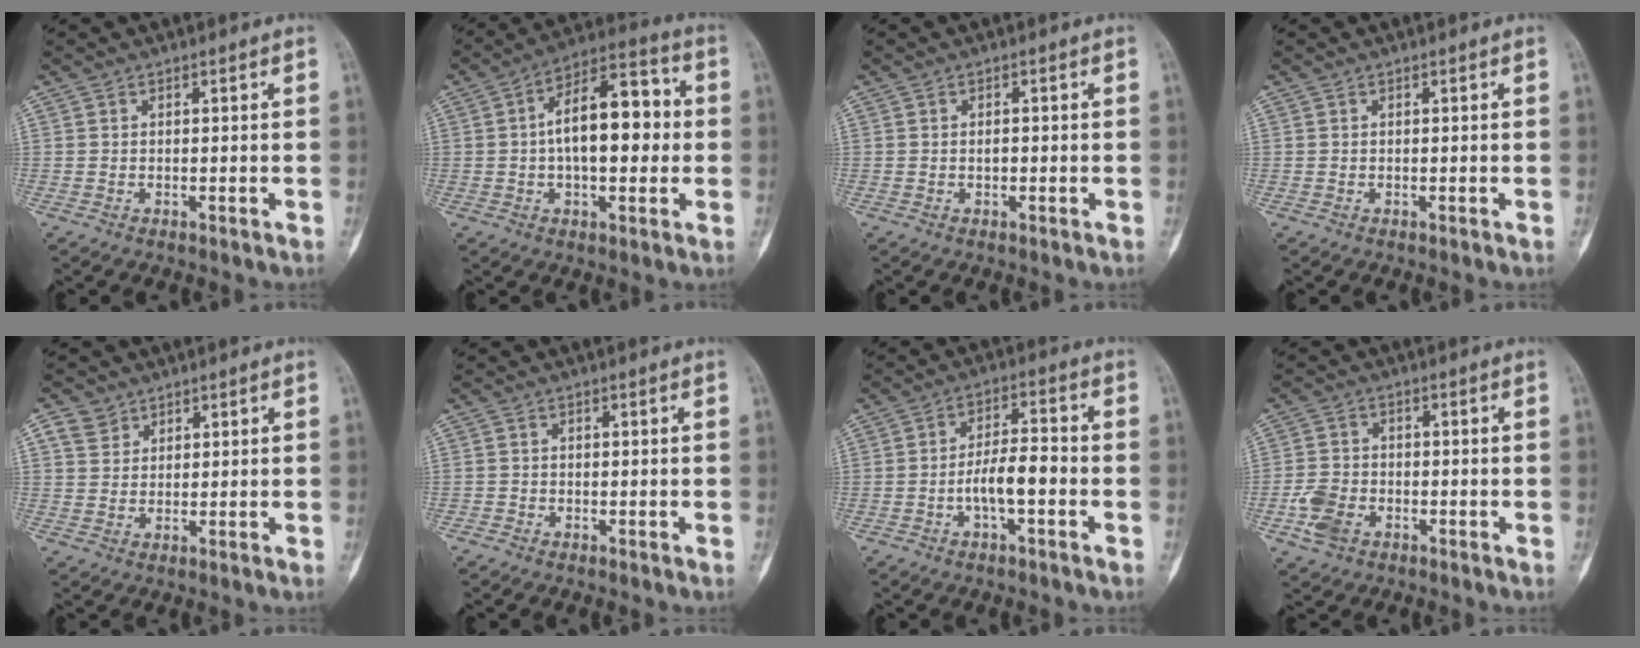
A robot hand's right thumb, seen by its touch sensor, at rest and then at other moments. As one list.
[{"total": 15.4, "force": [0.7, 7.7, 13.4], "torque": [-0.185, 0.034, 0.003]}, {"total": 1.0, "force": [-0.1, 0.6, 0.8], "torque": [-0.009, 0.003, -0.003]}, {"total": 0.0}, {"total": 3.3, "force": [2.0, 2.5, 0.8], "torque": [-0.003, -0.006, 0.038]}, {"total": 0.7, "force": [-0.5, 0.4, -0.1], "torque": [0.004, 0.003, -0.018]}, {"total": 7.0, "force": [-2.2, 2.3, 6.2], "torque": [-0.111, 0.026, -0.042]}, {"total": 5.6, "force": [-2.4, 3.9, 3.1], "torque": [-0.058, 0.011, -0.047]}]